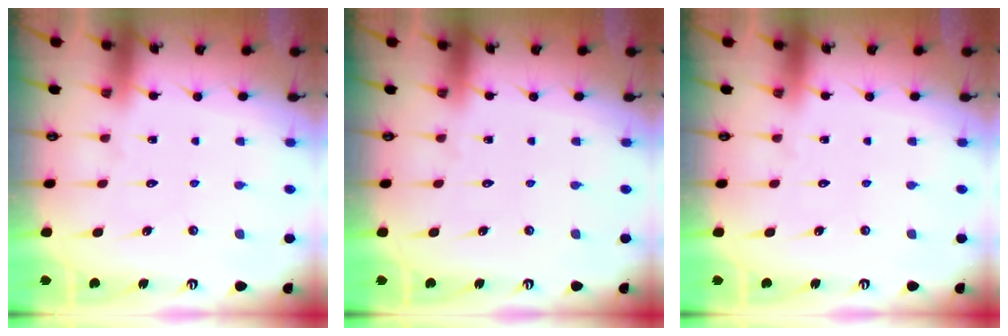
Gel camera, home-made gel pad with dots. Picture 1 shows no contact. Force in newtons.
{"total": 0.0}
{"total": 0.0}